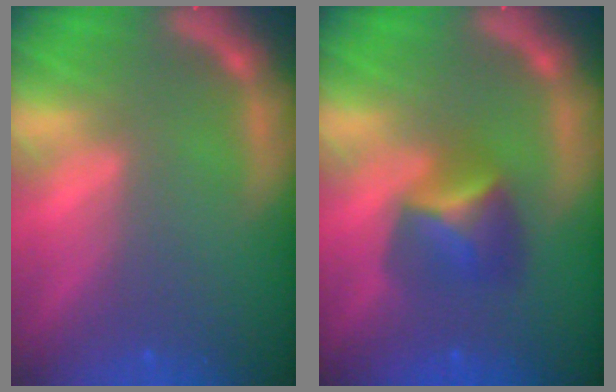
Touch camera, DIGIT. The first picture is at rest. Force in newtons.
{"total": 4.0}